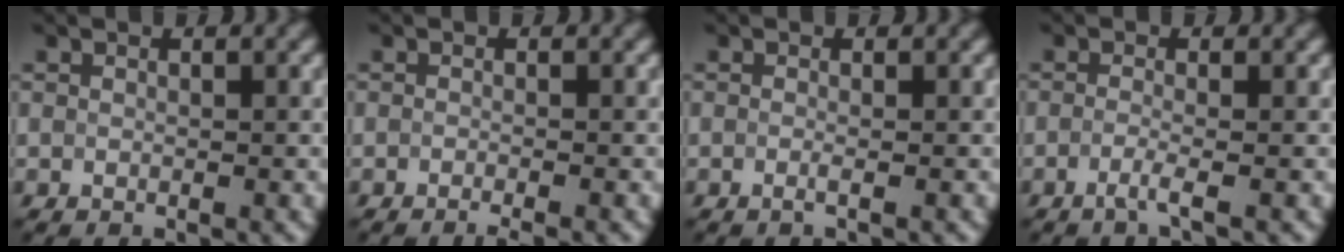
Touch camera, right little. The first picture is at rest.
{"total": 1.6, "force": [-1.5, 0.1, 0.6], "torque": [0.000, -0.008, -0.025]}
{"total": 0.7, "force": [-0.6, 0.1, 0.3], "torque": [-0.005, -0.006, -0.014]}
{"total": 1.5, "force": [-1.4, 0.0, 0.7], "torque": [-0.012, -0.002, -0.032]}